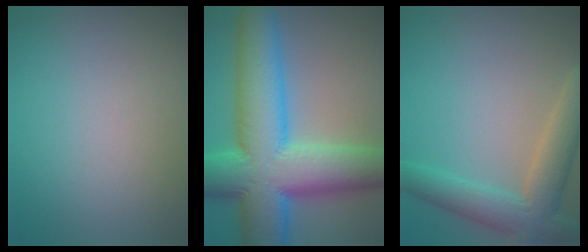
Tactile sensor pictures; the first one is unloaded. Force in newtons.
{"total": 15.3, "press": 15.3, "slide": 0.3}
{"total": 5.8, "press": 5.8, "slide": 0.4}